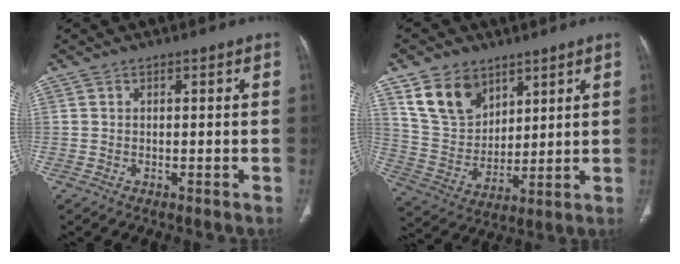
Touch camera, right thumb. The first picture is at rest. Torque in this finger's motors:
{"motor_torque": [-0.62, 0.87, 0.08, 0.14, 0.04]}